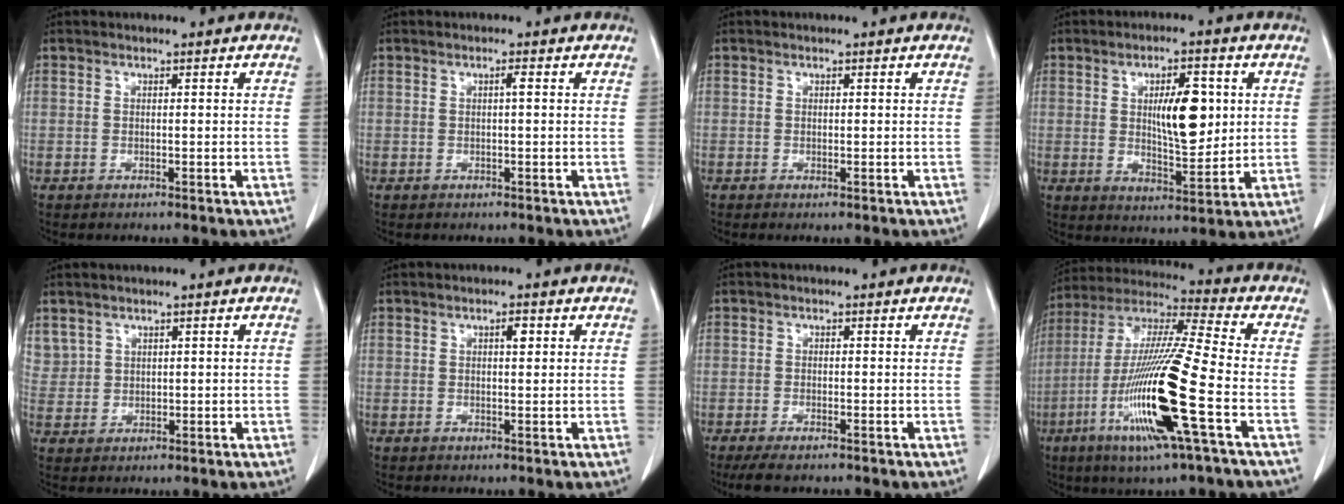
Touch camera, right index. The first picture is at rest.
{"total": 0.8, "force": [0.1, 0.0, 0.8], "torque": [-0.015, 0.002, 0.001]}
{"total": 0.0}
{"total": 9.1, "force": [1.8, 2.9, 8.4], "torque": [-0.132, 0.001, 0.036]}
{"total": 3.4, "force": [2.1, 2.7, 0.4], "torque": [-0.005, 0.008, 0.049]}
{"total": 1.6, "force": [0.6, 0.5, 1.4], "torque": [-0.024, 0.001, 0.008]}
{"total": 3.9, "force": [-3.1, 0.8, 2.4], "torque": [-0.042, -0.009, -0.046]}
{"total": 19.6, "force": [-6.4, 0.1, 18.5], "torque": [-0.395, -0.030, -0.131]}